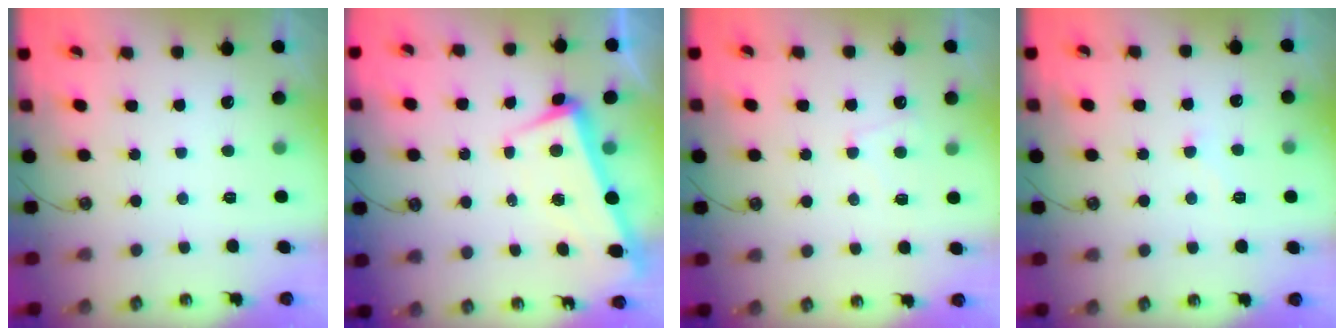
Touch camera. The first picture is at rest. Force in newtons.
{"total": 2.4, "press": 1.6, "slide": 1.8}
{"total": 1.3, "press": 1.2, "slide": 0.6}
{"total": 3.3, "press": 3.3, "slide": 0.4}